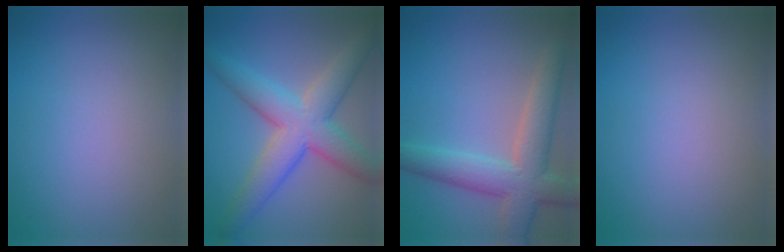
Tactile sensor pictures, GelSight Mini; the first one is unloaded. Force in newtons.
{"total": 7.5, "press": 7.5, "slide": 0.2}
{"total": 6.5, "press": 6.5, "slide": 0.5}
{"total": 0.0}